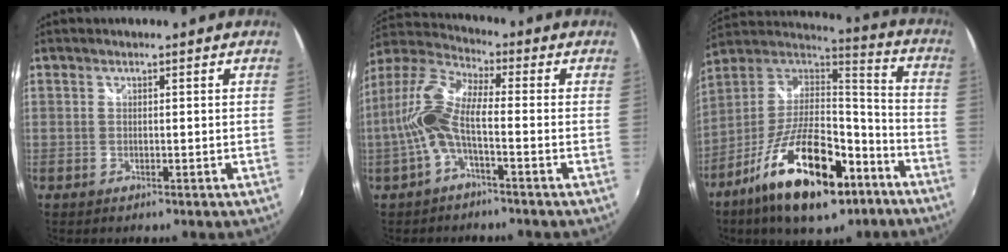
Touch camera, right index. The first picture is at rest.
{"total": 10.1, "force": [-1.8, 3.0, 9.4], "torque": [-0.205, 0.014, -0.036]}
{"total": 24.4, "force": [-12.9, 10.1, 18.0], "torque": [-0.329, -0.012, -0.209]}